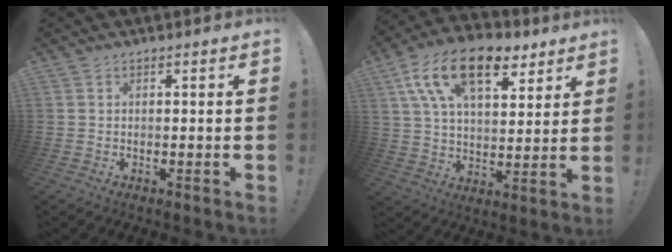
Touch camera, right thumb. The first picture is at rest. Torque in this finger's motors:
{"motor_torque": [1.70, 2.96, 0.68, -0.20, 0.51]}